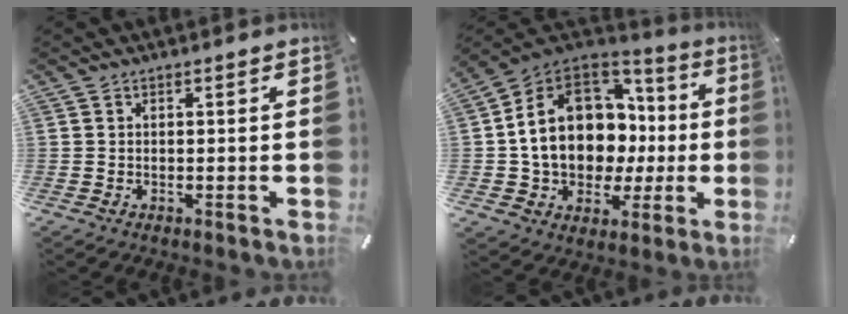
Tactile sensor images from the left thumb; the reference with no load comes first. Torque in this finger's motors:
{"motor_torque": [2.41, 2.60, 2.27, 0.50, 0.51]}